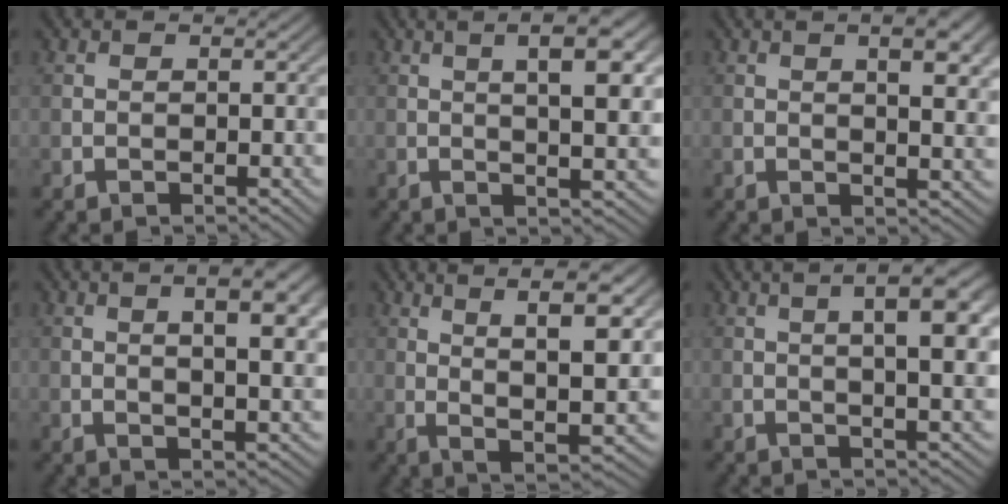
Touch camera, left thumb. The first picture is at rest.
{"total": 8.1, "force": [2.0, 1.9, 7.7], "torque": [-0.104, 0.015, 0.027]}
{"total": 6.7, "force": [2.1, 2.0, 6.0], "torque": [-0.087, 0.002, 0.031]}
{"total": 8.7, "force": [2.5, 2.8, 7.9], "torque": [-0.114, 0.005, 0.035]}
{"total": 11.8, "force": [4.5, 3.2, 10.4], "torque": [-0.176, 0.005, 0.077]}
{"total": 8.4, "force": [2.0, 1.9, 8.0], "torque": [-0.111, 0.014, 0.024]}